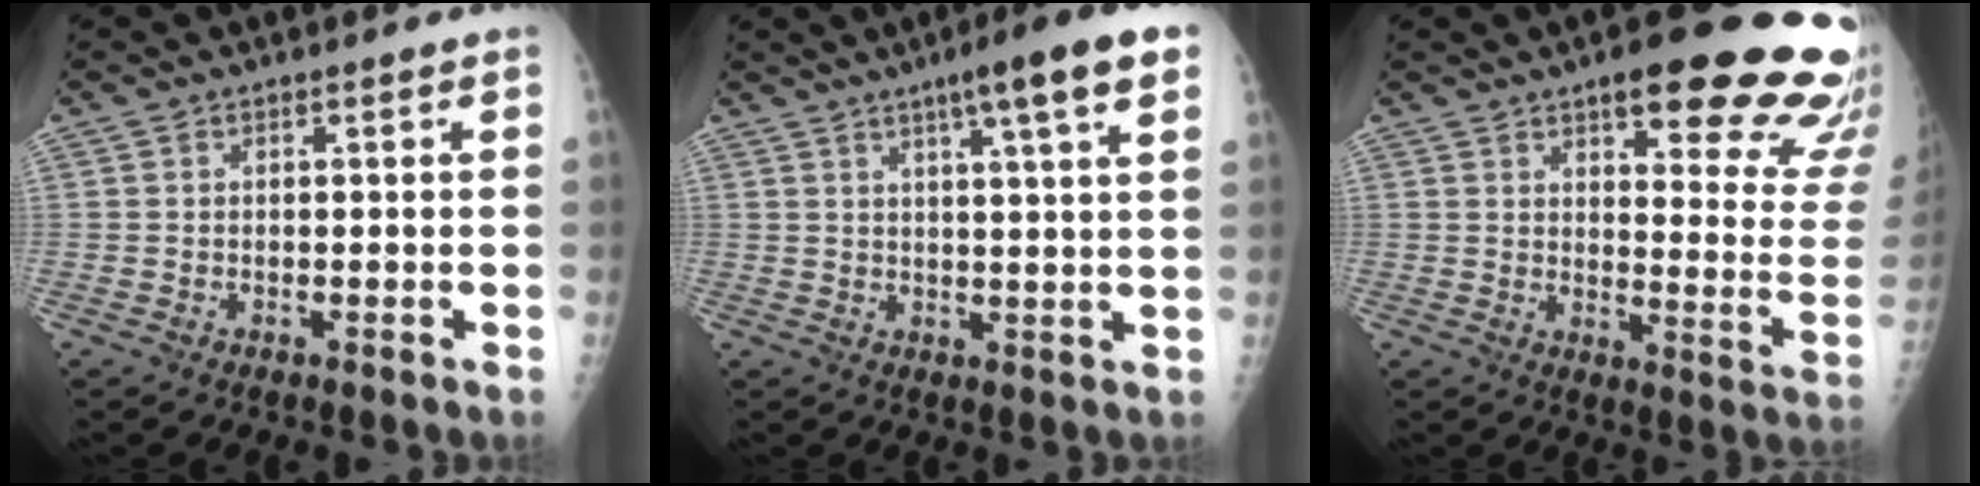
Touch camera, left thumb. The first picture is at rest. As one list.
[{"total": 11.3, "force": [6.1, 0.9, 9.4], "torque": [-0.132, -0.011, 0.082]}, {"total": 24.3, "force": [15.3, 7.2, 17.5], "torque": [-0.169, -0.068, 0.187]}]